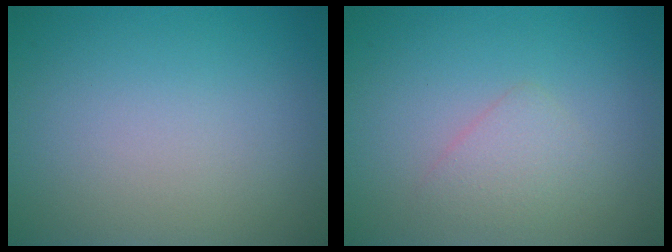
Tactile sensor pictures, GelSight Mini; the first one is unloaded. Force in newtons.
{"total": 1.7, "press": 1.7, "slide": 0.0}